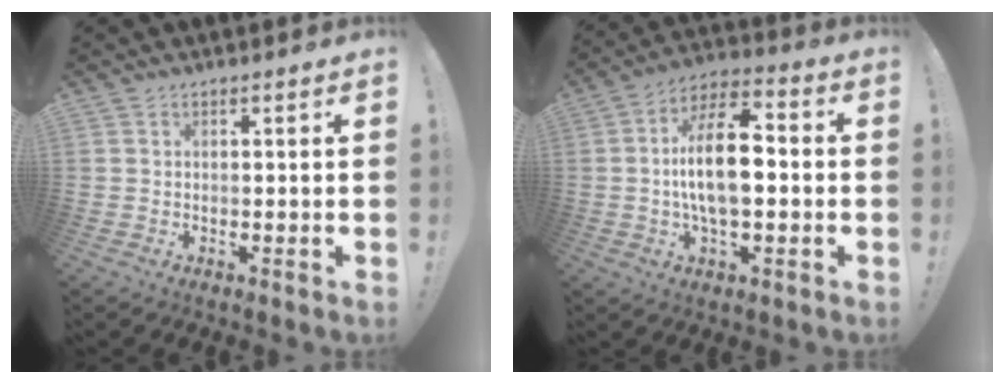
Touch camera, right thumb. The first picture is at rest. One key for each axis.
{"total": 14.8, "fx": -0.9, "fy": 6.9, "fz": 13.1, "tx": -0.232, "ty": 0.007, "tz": -0.024}